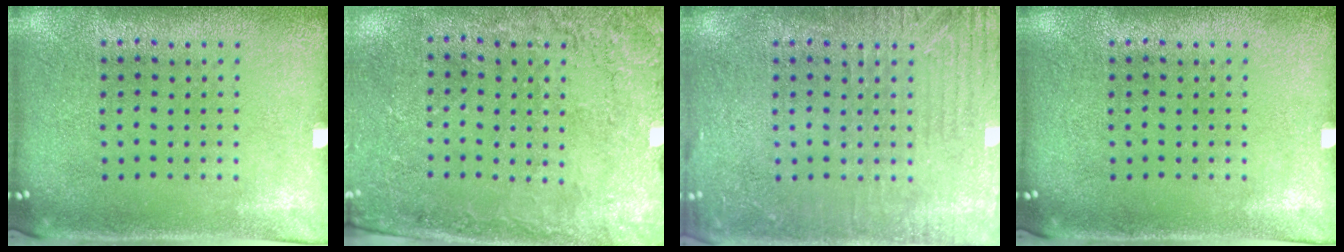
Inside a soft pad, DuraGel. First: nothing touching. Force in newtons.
{"total": 2.5, "press": 2.1, "slide": 1.3}
{"total": 3.9, "press": 3.8, "slide": 0.4}
{"total": 0.0}